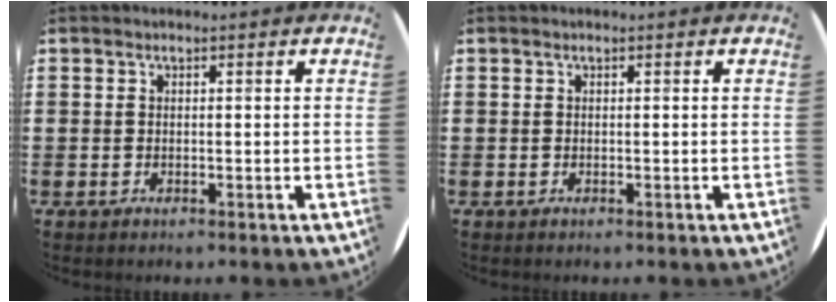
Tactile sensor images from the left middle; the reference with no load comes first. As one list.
[{"total": 0.0}]